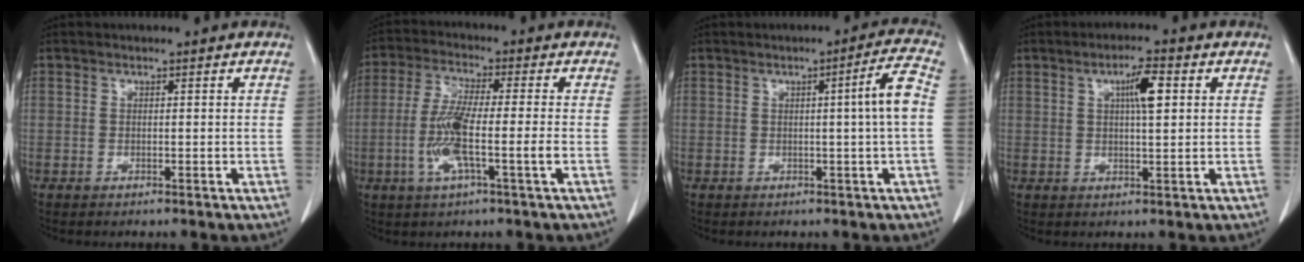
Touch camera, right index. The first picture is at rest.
{"total": 8.7, "force": [-2.1, 0.2, 8.4], "torque": [-0.171, -0.005, -0.045]}
{"total": 5.2, "force": [0.0, -1.2, 5.1], "torque": [-0.073, 0.002, 0.002]}
{"total": 5.0, "force": [1.6, 0.7, 4.7], "torque": [-0.081, 0.005, 0.027]}